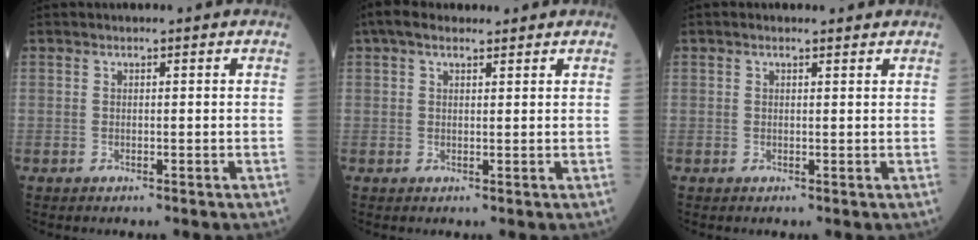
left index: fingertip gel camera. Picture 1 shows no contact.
{"total": 4.0, "force": [2.9, 1.6, 2.2], "torque": [-0.049, 0.036, 0.051]}
{"total": 1.2, "force": [1.0, 0.3, 0.6], "torque": [-0.015, 0.009, 0.015]}